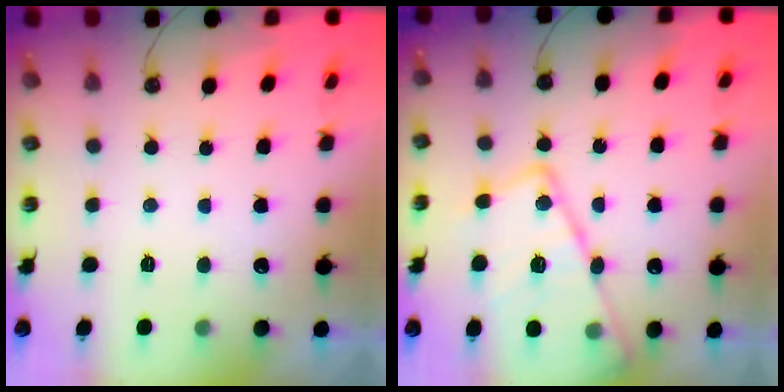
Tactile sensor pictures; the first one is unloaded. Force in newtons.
{"total": 21.8, "press": 21.7, "slide": 2.1}